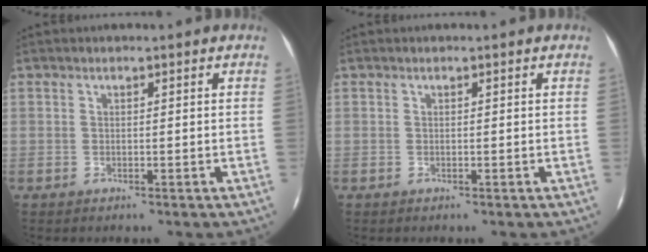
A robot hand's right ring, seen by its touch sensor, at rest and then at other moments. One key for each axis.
{"total": 0.0}